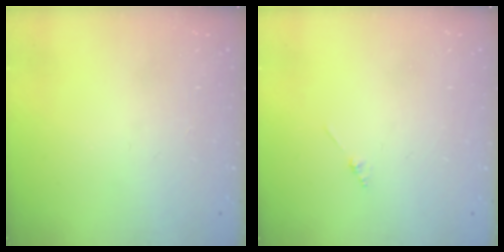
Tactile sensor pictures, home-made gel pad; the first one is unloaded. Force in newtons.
{"total": 0.8, "press": 0.8, "slide": 0.2}